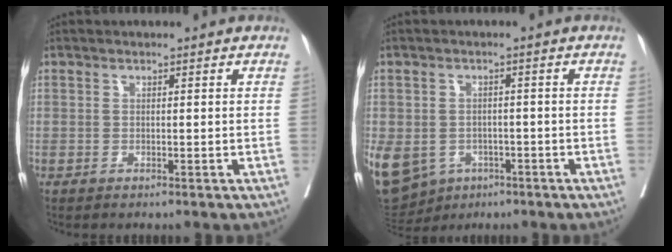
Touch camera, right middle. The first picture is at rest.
{"total": 26.4, "force": [-10.6, 21.4, 11.3], "torque": [-0.398, -0.018, -0.146]}